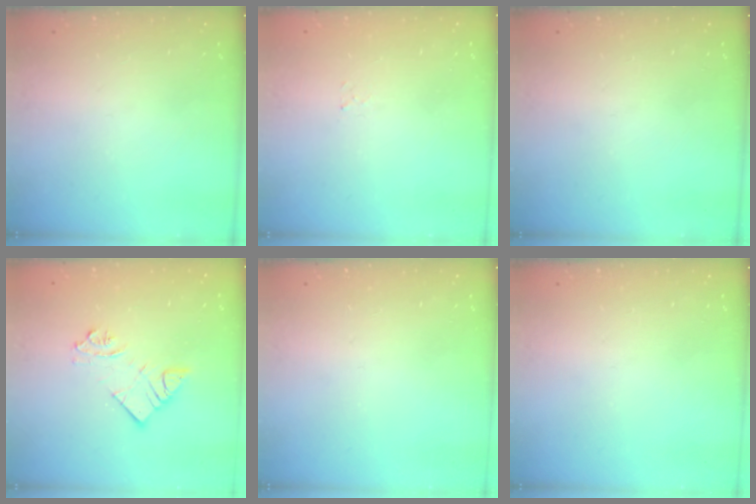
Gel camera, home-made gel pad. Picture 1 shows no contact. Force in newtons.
{"total": 1.5, "press": 1.5, "slide": 0.2}
{"total": 0.0}
{"total": 6.1, "press": 6.1, "slide": 0.4}
{"total": 0.0}
{"total": 0.0}